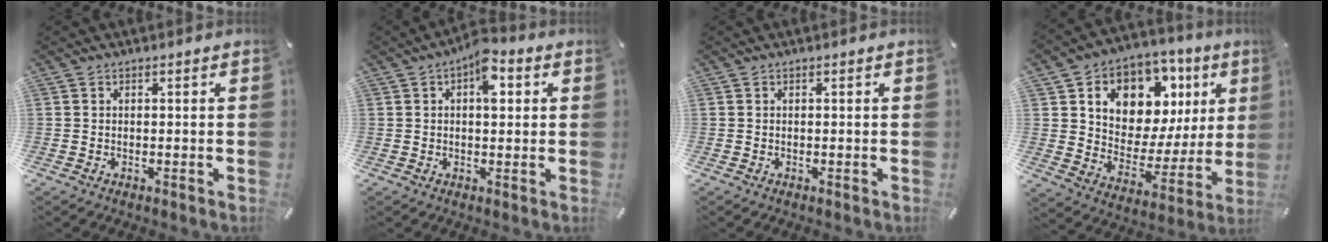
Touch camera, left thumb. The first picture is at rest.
{"total": 7.0, "force": [2.0, 3.8, 5.5], "torque": [-0.064, -0.005, 0.026]}
{"total": 0.0}
{"total": 11.0, "force": [5.9, 8.4, 4.0], "torque": [-0.059, -0.059, 0.105]}